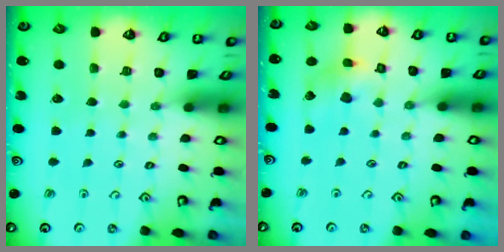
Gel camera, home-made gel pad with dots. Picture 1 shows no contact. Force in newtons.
{"total": 9.1, "press": 9.0, "slide": 1.3}